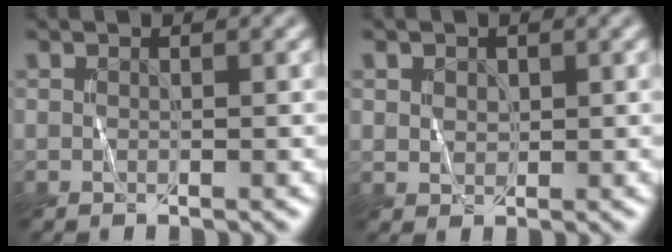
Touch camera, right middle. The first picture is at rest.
{"total": 1.5, "force": [0.7, 1.2, 0.6], "torque": [-0.013, -0.002, 0.020]}